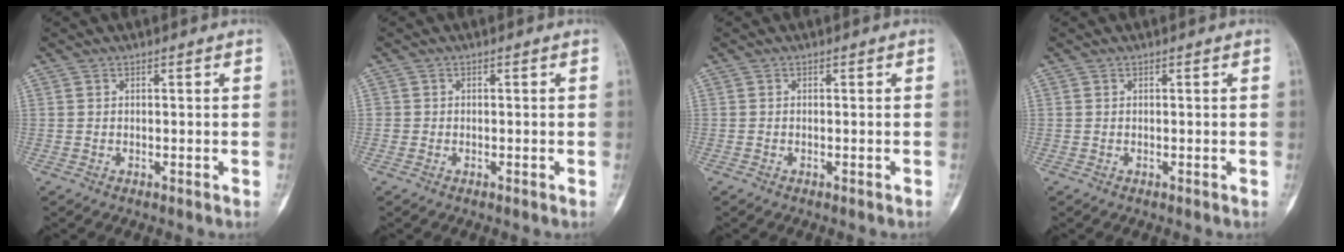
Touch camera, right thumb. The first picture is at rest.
{"total": 0.7, "force": [-0.2, 0.7, 0.0], "torque": [0.009, 0.006, -0.007]}
{"total": 0.0}
{"total": 0.0}